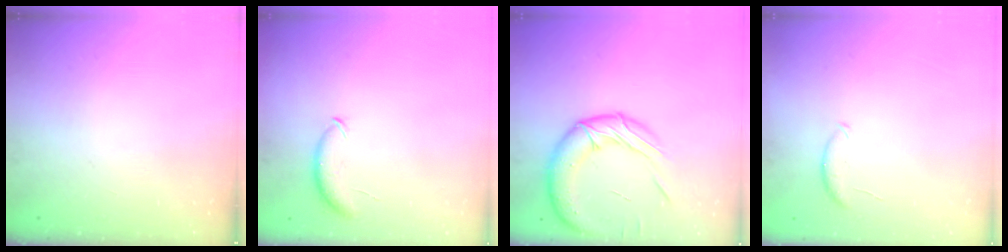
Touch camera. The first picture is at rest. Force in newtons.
{"total": 7.4, "press": 7.4, "slide": 1.1}
{"total": 18.1, "press": 17.9, "slide": 2.6}
{"total": 5.5, "press": 5.5, "slide": 0.5}